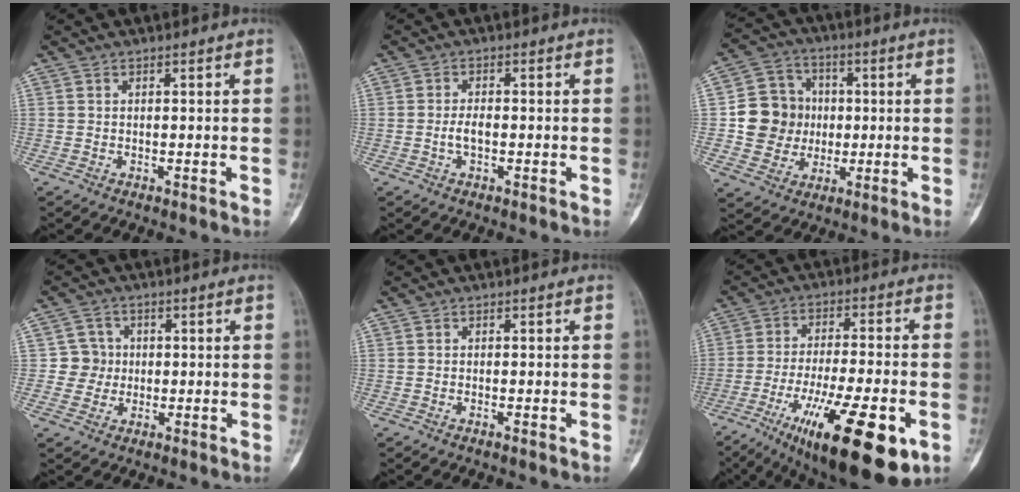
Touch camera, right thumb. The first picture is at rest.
{"total": 2.4, "force": [-0.6, 1.1, 2.1], "torque": [-0.040, 0.008, -0.012]}
{"total": 11.7, "force": [0.0, 10.8, 4.3], "torque": [-0.034, 0.017, 0.003]}
{"total": 4.3, "force": [0.0, 4.3, 0.2], "torque": [0.029, 0.011, -0.006]}
{"total": 0.6, "force": [-0.3, 0.0, 0.5], "torque": [-0.010, 0.000, -0.005]}
{"total": 21.8, "force": [-9.6, 6.4, 18.5], "torque": [-0.280, 0.012, -0.144]}